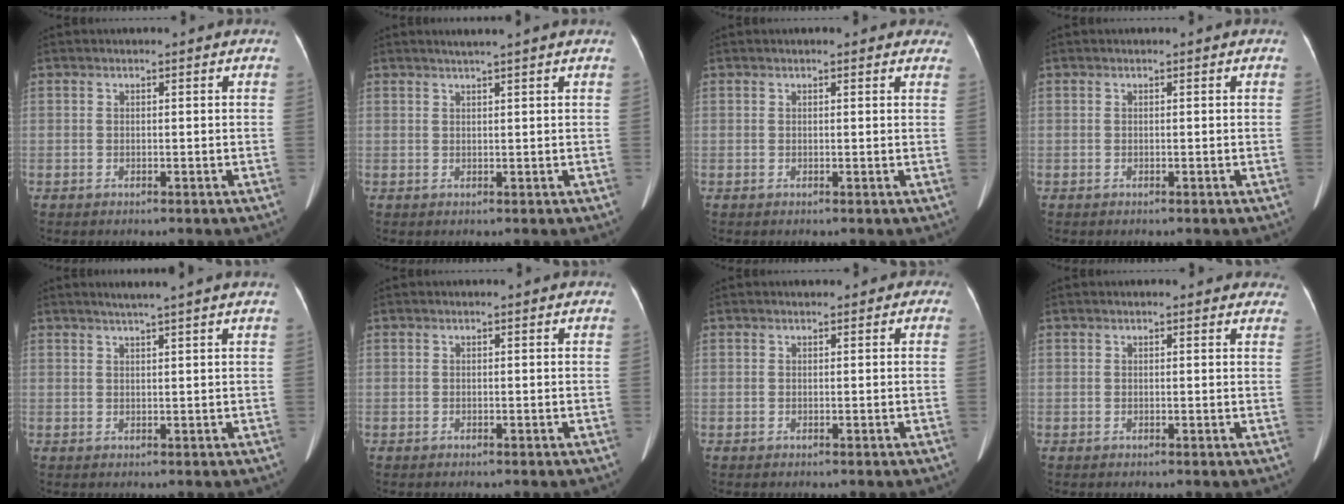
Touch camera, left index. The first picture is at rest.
{"total": 2.3, "force": [1.8, -0.7, 1.2], "torque": [-0.014, 0.006, 0.034]}
{"total": 5.2, "force": [4.4, 1.7, 2.3], "torque": [-0.013, 0.015, 0.038]}
{"total": 0.0}
{"total": 3.6, "force": [2.9, -1.0, 1.9], "torque": [-0.026, 0.008, 0.045]}
{"total": 0.0}
{"total": 1.1, "force": [0.6, 0.9, 0.3], "torque": [0.005, 0.011, 0.002]}
{"total": 6.5, "force": [5.7, 2.1, 2.5], "torque": [-0.012, 0.010, 0.050]}